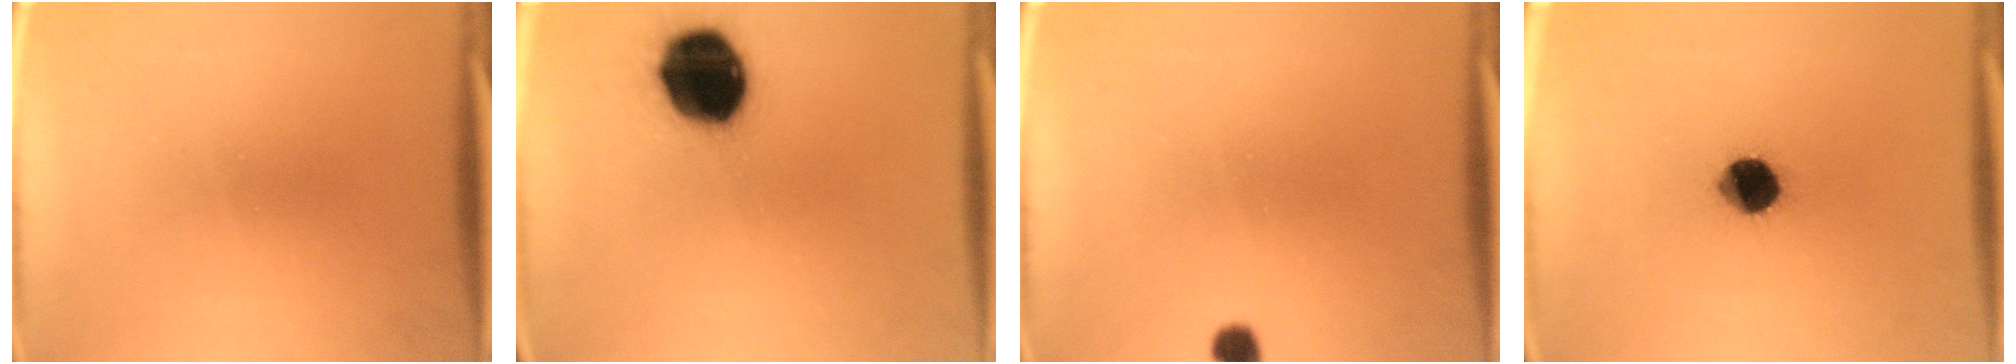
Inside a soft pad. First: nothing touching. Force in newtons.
{"total": 18.4}
{"total": 2.0}
{"total": 8.5}